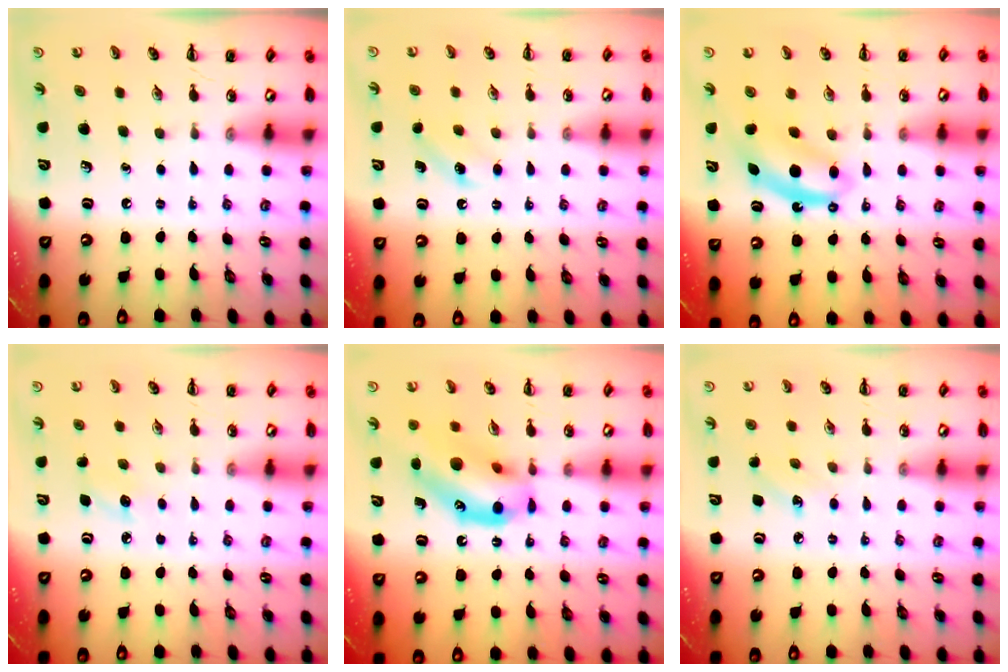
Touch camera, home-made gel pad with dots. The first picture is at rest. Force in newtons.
{"total": 4.9, "press": 4.7, "slide": 1.3}
{"total": 7.6, "press": 7.5, "slide": 1.2}
{"total": 6.1, "press": 5.9, "slide": 1.7}
{"total": 16.4, "press": 15.9, "slide": 4.0}
{"total": 4.3, "press": 4.2, "slide": 1.1}